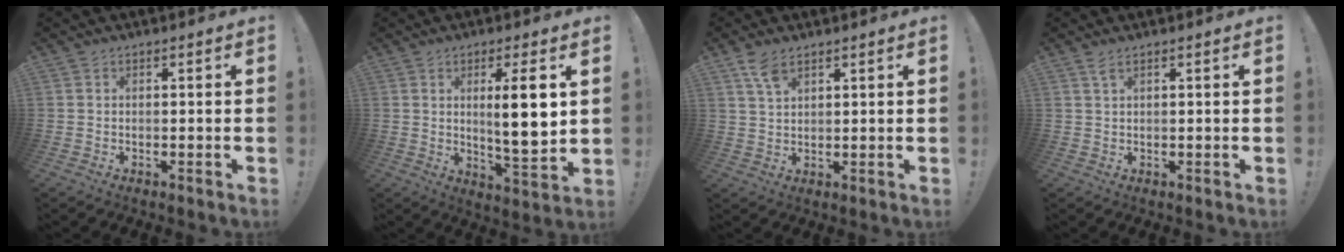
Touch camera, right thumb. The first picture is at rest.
{"total": 10.9, "force": [2.6, 1.8, 10.4], "torque": [-0.153, -0.014, 0.036]}
{"total": 5.4, "force": [3.6, 2.2, 3.4], "torque": [-0.059, -0.018, 0.065]}
{"total": 2.0, "force": [1.2, 0.5, 1.5], "torque": [-0.025, -0.002, 0.021]}